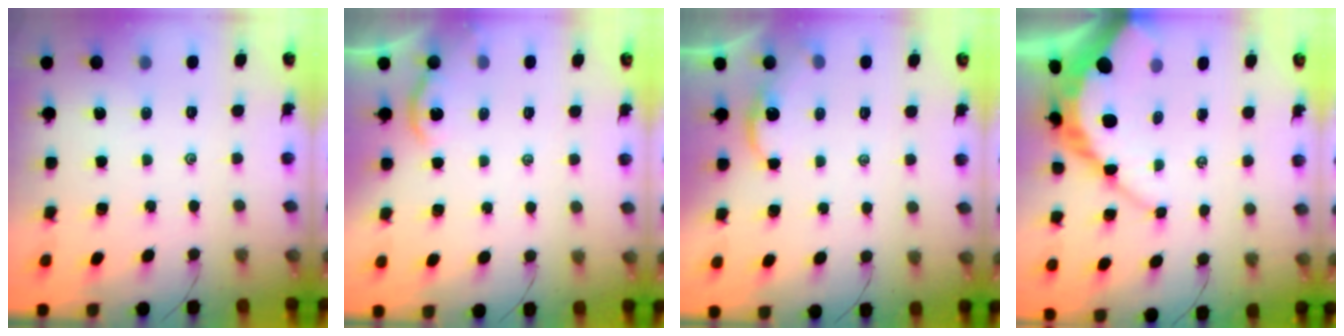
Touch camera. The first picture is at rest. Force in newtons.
{"total": 2.3, "press": 2.3, "slide": 0.2}
{"total": 1.6, "press": 1.5, "slide": 0.2}
{"total": 12.5, "press": 12.5, "slide": 1.1}